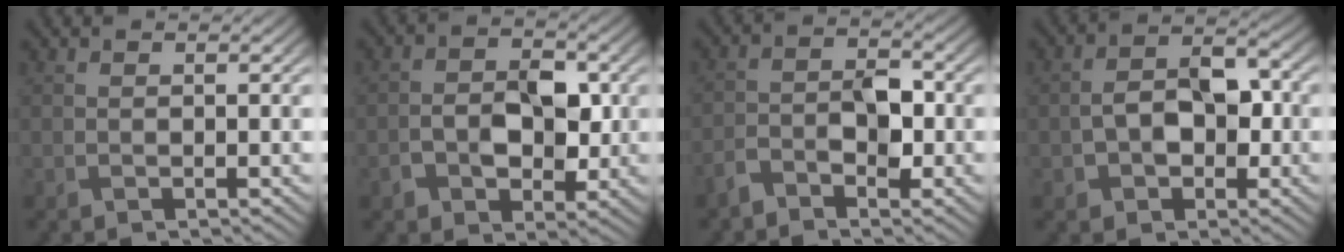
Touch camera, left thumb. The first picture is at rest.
{"total": 5.8, "force": [-1.1, 3.7, 4.3], "torque": [-0.071, -0.002, -0.020]}
{"total": 4.4, "force": [-2.3, 2.3, 2.9], "torque": [-0.054, 0.008, -0.050]}
{"total": 6.4, "force": [-1.0, 4.3, 4.6], "torque": [-0.079, -0.001, -0.019]}